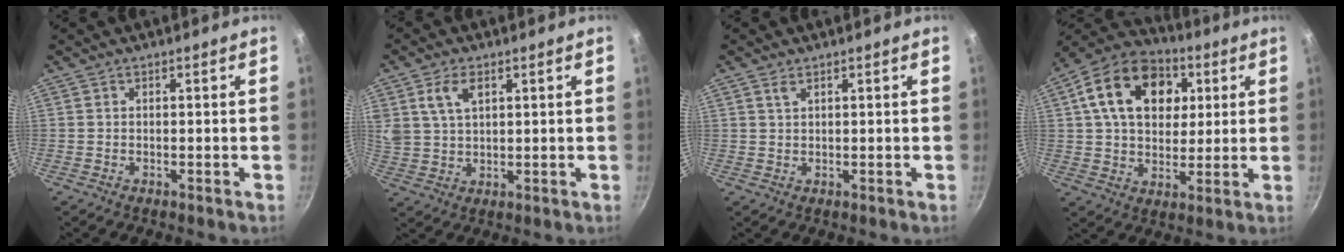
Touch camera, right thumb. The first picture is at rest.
{"total": 6.8, "force": [2.9, 4.2, 4.5], "torque": [-0.076, -0.005, 0.059]}
{"total": 1.5, "force": [0.9, 0.7, 0.9], "torque": [-0.017, -0.004, 0.019]}
{"total": 19.0, "force": [5.5, 13.4, 12.2], "torque": [-0.177, 0.010, 0.082]}